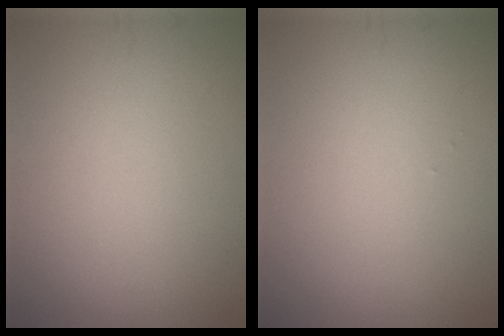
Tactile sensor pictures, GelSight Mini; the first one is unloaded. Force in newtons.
{"total": 0.0}